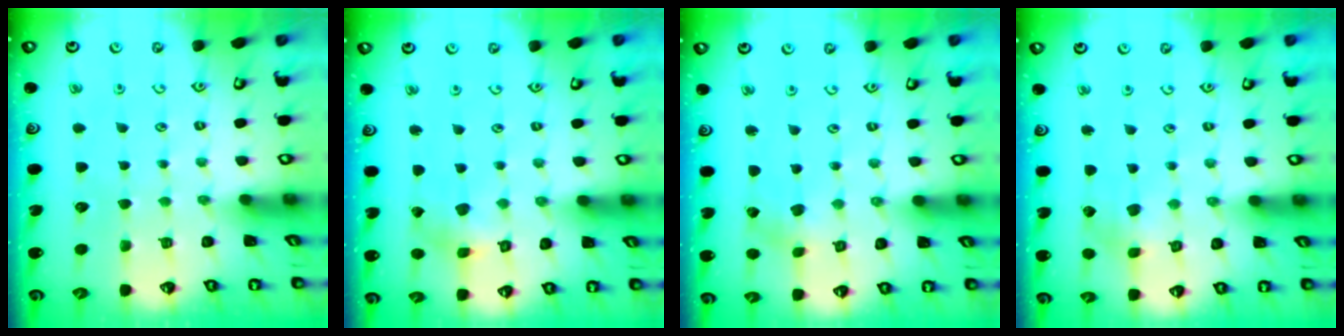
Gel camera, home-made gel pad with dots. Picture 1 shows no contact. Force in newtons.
{"total": 2.4, "press": 2.4, "slide": 0.5}
{"total": 1.6, "press": 1.5, "slide": 0.2}
{"total": 2.8, "press": 2.8, "slide": 0.1}